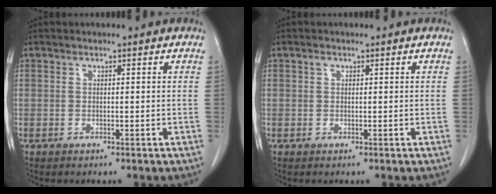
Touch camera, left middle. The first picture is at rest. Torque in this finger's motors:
{"motor_torque": [0.29, 0.21, -0.20, -0.04]}